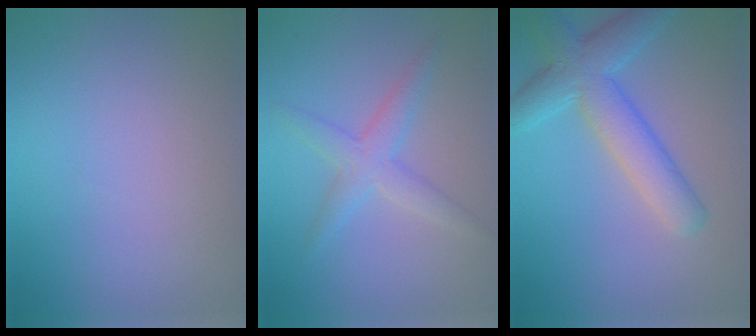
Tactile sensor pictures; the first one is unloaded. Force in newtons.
{"total": 2.9, "press": 2.9, "slide": 0.0}
{"total": 5.7, "press": 5.6, "slide": 0.2}